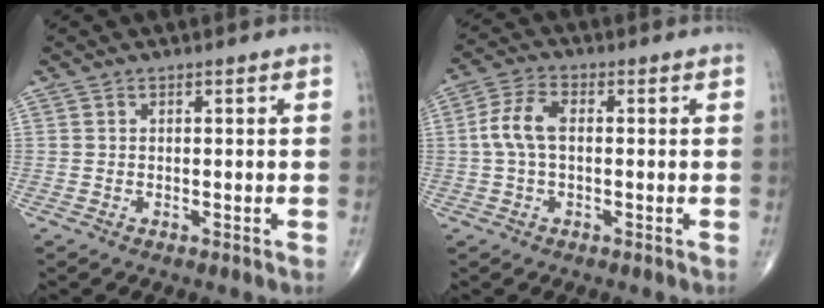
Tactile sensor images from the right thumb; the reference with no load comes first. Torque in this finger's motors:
{"motor_torque": [0.08, -0.03, 0.97, 0.12, 0.06]}